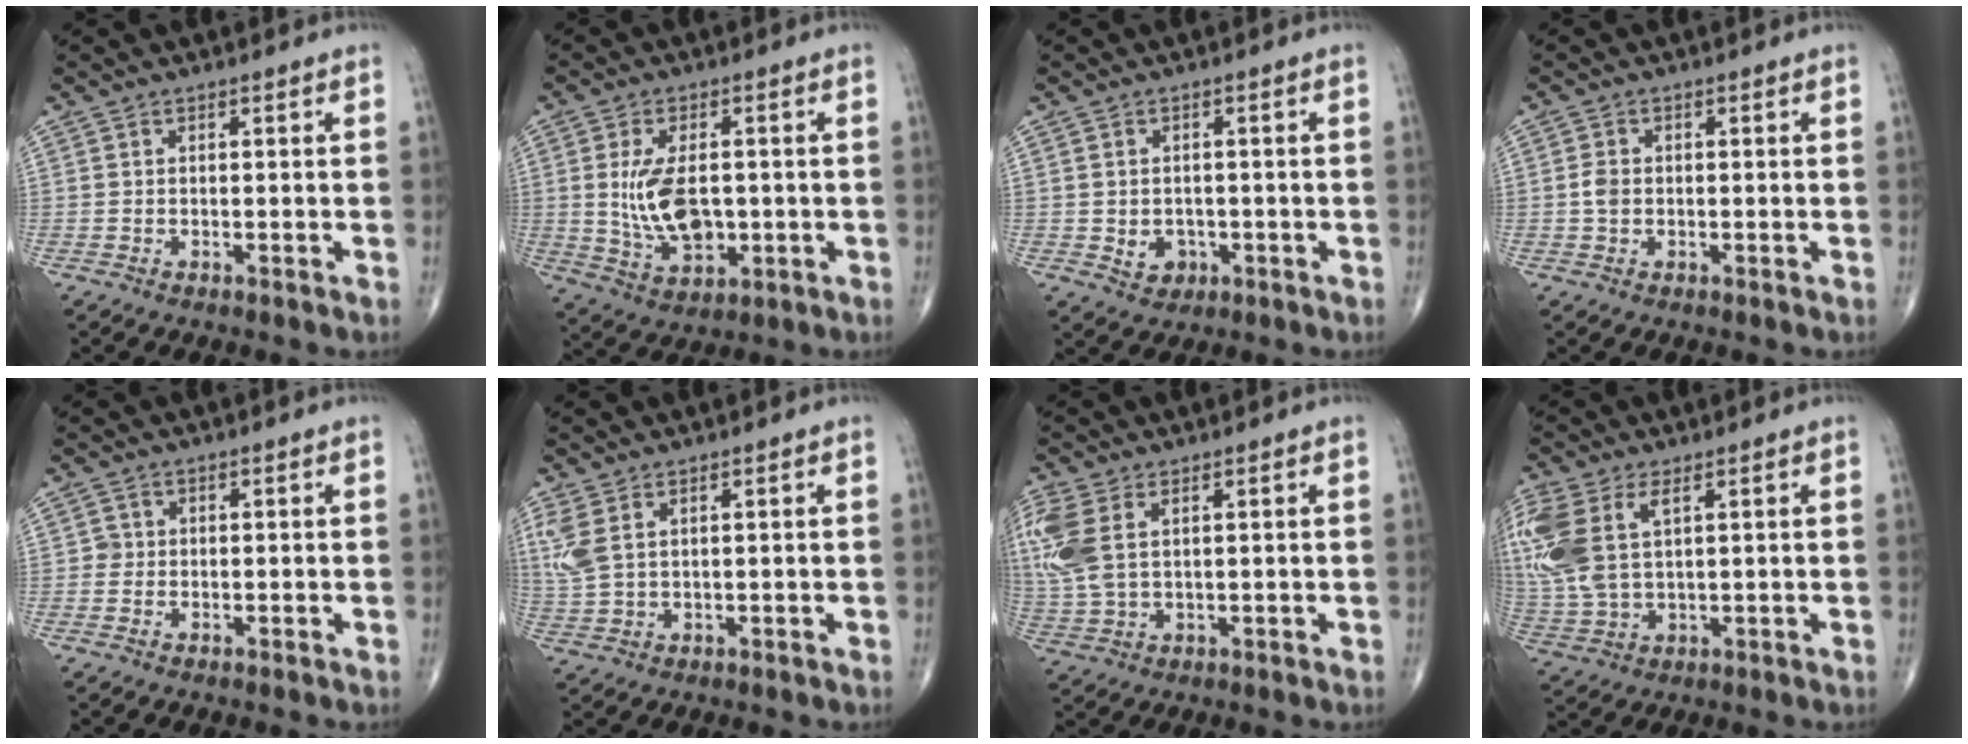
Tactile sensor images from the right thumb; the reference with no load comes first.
{"total": 10.5, "force": [0.1, 5.9, 8.7], "torque": [-0.155, -0.008, 0.016]}
{"total": 3.8, "force": [-0.8, 3.2, 1.9], "torque": [-0.016, 0.002, -0.003]}
{"total": 2.1, "force": [-0.2, 1.6, 1.4], "torque": [-0.027, 0.003, -0.005]}
{"total": 1.0, "force": [-0.1, 1.0, 0.1], "torque": [0.005, 0.003, -0.003]}
{"total": 5.2, "force": [2.0, 2.7, 3.9], "torque": [-0.109, 0.002, 0.052]}
{"total": 10.5, "force": [3.1, 6.0, 8.0], "torque": [-0.219, 0.005, 0.072]}
{"total": 14.8, "force": [4.7, 8.2, 11.4], "torque": [-0.295, 0.001, 0.097]}